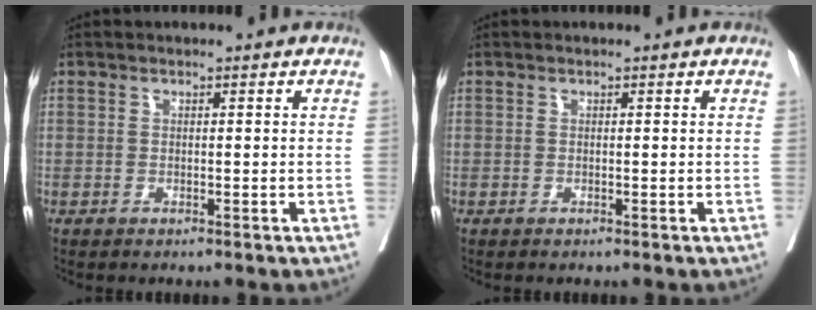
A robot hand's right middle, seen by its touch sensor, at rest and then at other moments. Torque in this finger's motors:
{"motor_torque": [-0.16, -0.06, 0.00, 0.01]}